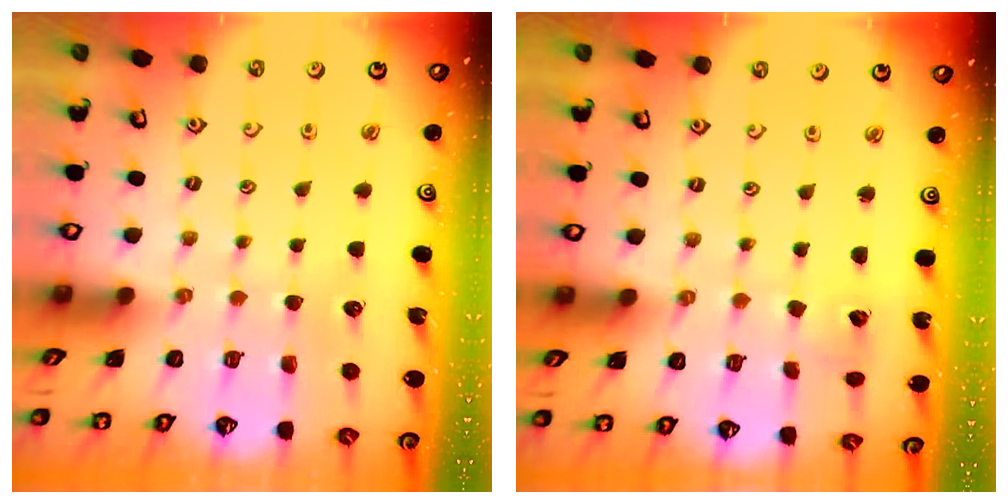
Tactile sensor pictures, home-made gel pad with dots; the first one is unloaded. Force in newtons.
{"total": 2.3, "press": 2.2, "slide": 0.3}